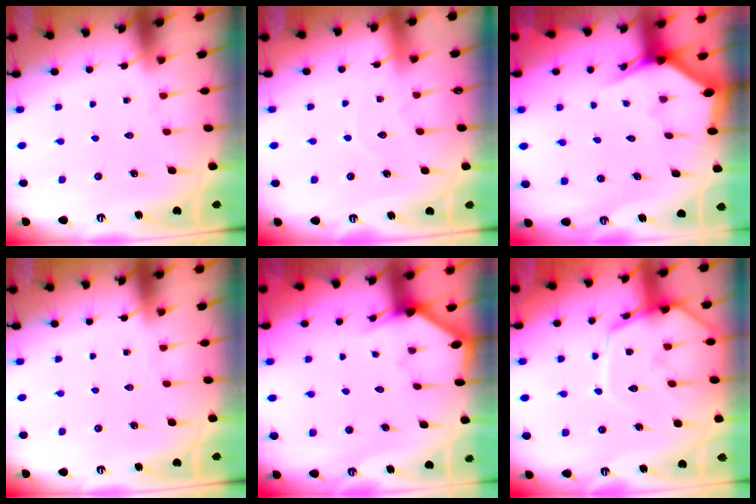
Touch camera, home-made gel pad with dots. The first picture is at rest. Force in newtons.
{"total": 4.5, "press": 4.4, "slide": 0.5}
{"total": 2.8, "press": 2.8, "slide": 0.2}
{"total": 0.0}
{"total": 2.6, "press": 2.6, "slide": 0.3}
{"total": 13.4, "press": 13.3, "slide": 1.2}